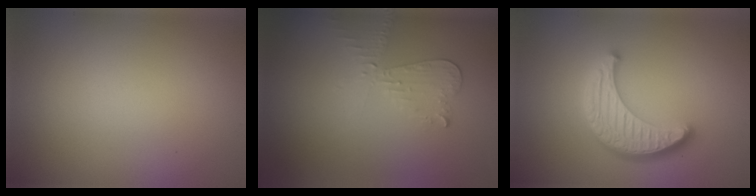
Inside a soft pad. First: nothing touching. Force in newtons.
{"total": 2.2, "press": 2.2, "slide": 0.1}
{"total": 4.5, "press": 3.8, "slide": 2.4}